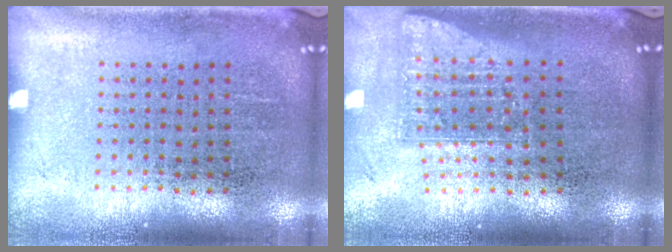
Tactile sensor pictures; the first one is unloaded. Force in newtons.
{"total": 1.6, "press": 1.2, "slide": 1.1}